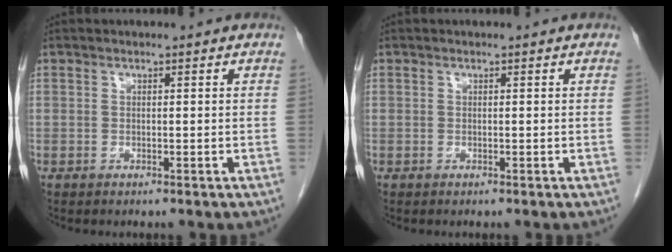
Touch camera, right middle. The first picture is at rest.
{"total": 0.0}